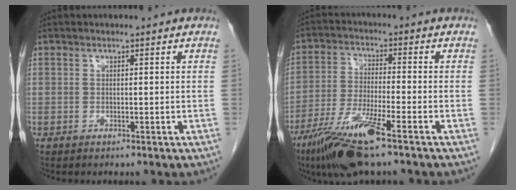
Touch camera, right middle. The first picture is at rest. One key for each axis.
{"total": 10.9, "fx": -6.7, "fy": 0.4, "fz": 8.6, "tx": -0.175, "ty": -0.026, "tz": -0.126}